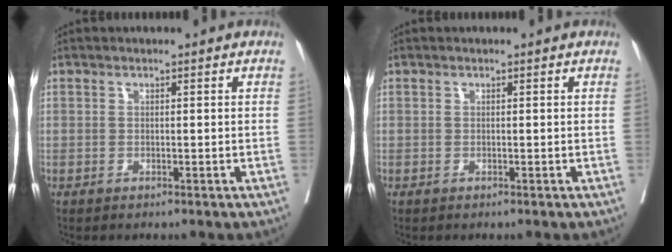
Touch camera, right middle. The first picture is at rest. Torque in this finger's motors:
{"motor_torque": [-0.20, 0.22, -0.06, -0.01]}